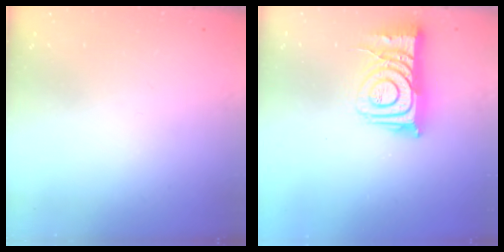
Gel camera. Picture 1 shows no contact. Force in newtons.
{"total": 10.9, "press": 10.9, "slide": 1.1}